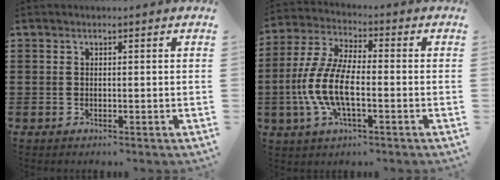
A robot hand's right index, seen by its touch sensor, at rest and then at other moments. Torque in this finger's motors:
{"motor_torque": [2.14, 0.00, 1.05, 0.21]}